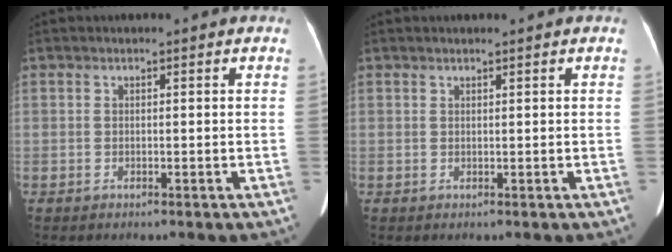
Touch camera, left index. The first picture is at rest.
{"total": 0.5, "force": [0.4, -0.1, 0.3], "torque": [-0.008, 0.004, 0.013]}